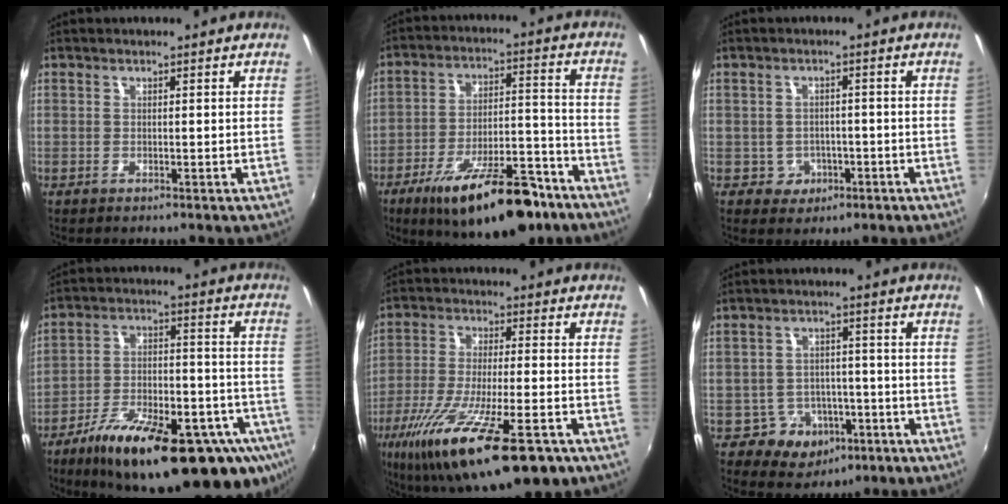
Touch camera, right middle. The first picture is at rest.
{"total": 20.4, "force": [-14.0, 6.6, 13.3], "torque": [-0.215, -0.011, -0.204]}
{"total": 4.3, "force": [-1.5, 3.9, 0.9], "torque": [-0.029, 0.009, -0.011]}
{"total": 29.4, "force": [-18.7, 10.0, 20.4], "torque": [-0.306, -0.022, -0.258]}
{"total": 24.8, "force": [-14.4, 6.1, 19.3], "torque": [-0.361, -0.074, -0.237]}
{"total": 7.8, "force": [-3.9, 6.4, 2.2], "torque": [-0.054, 0.020, -0.038]}